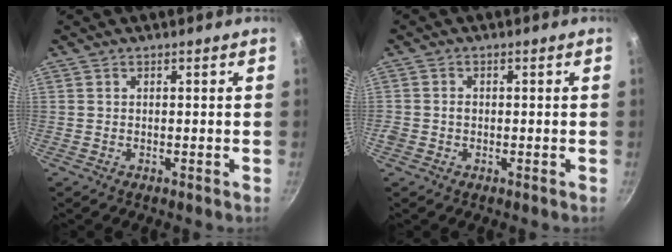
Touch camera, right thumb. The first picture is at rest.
{"total": 1.4, "force": [-0.4, 1.2, 0.6], "torque": [-0.008, 0.008, -0.008]}